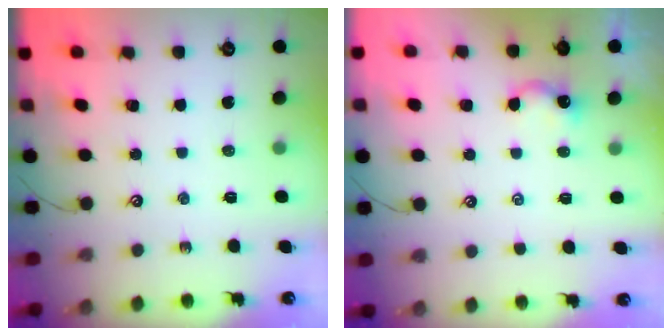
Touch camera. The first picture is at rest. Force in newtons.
{"total": 2.6, "press": 2.6, "slide": 0.2}